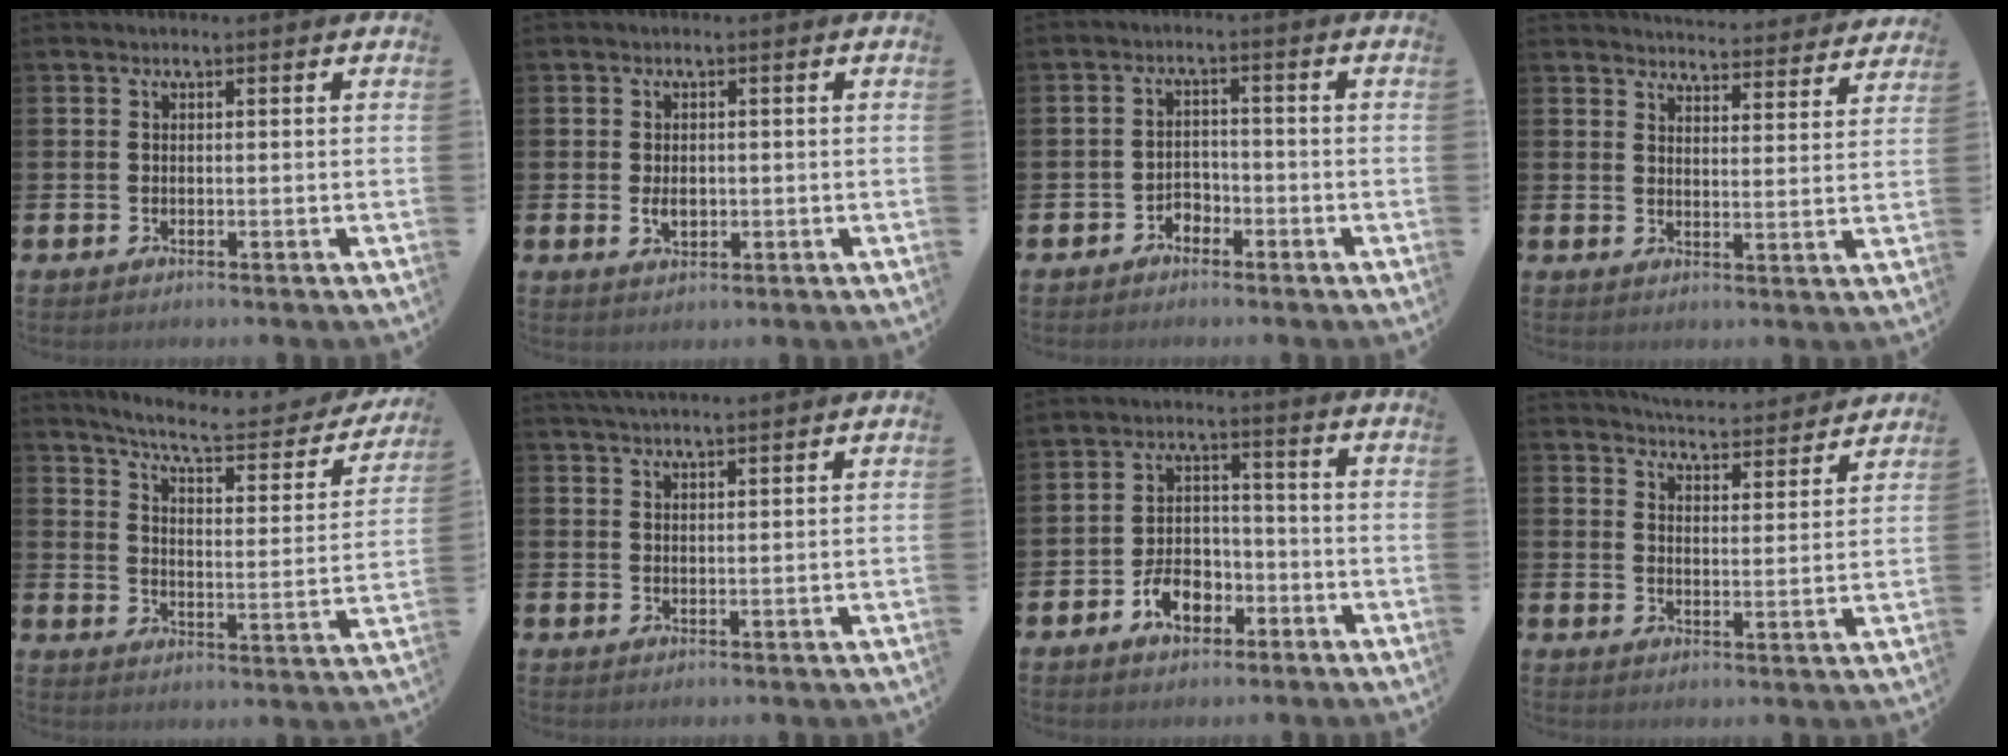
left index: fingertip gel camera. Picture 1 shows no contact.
{"total": 2.2, "force": [0.0, 1.4, 1.6], "torque": [-0.024, 0.002, -0.003]}
{"total": 2.2, "force": [-1.9, 1.2, 0.2], "torque": [-0.018, 0.007, -0.041]}
{"total": 5.1, "force": [5.1, 0.5, 0.4], "torque": [-0.012, -0.040, 0.088]}
{"total": 7.7, "force": [6.8, 1.4, 3.2], "torque": [-0.089, -0.046, 0.113]}
{"total": 2.9, "force": [2.9, -0.1, 0.5], "torque": [-0.014, -0.008, 0.052]}
{"total": 5.5, "force": [-2.9, 3.7, 2.9], "torque": [-0.048, 0.013, -0.056]}
{"total": 5.3, "force": [5.3, 0.3, 0.4], "torque": [-0.022, -0.040, 0.093]}